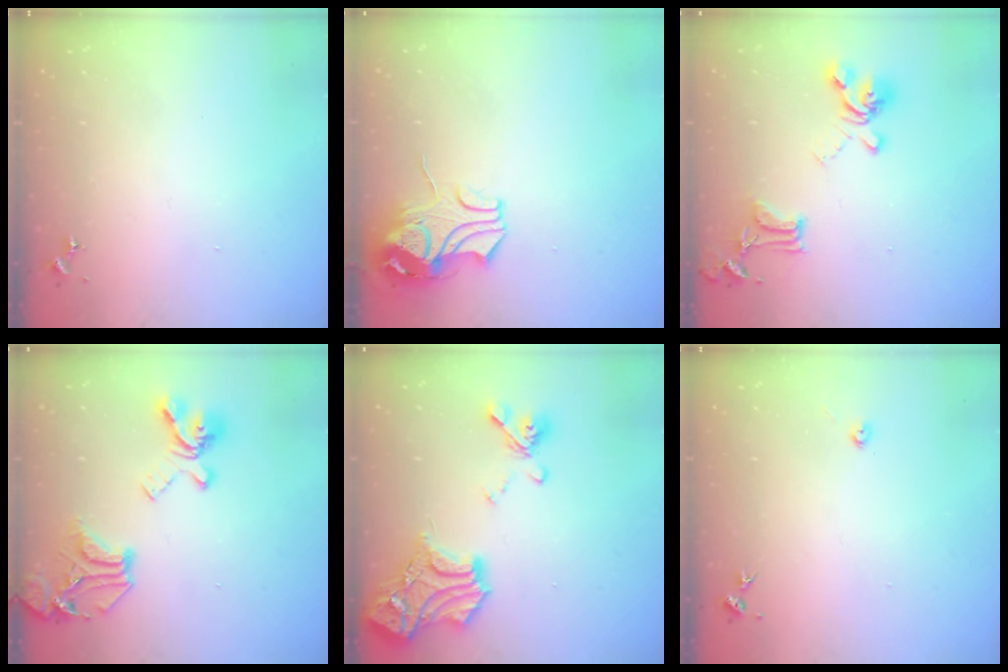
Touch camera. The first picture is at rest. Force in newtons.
{"total": 10.5, "press": 10.4, "slide": 1.1}
{"total": 15.9, "press": 15.9, "slide": 1.0}
{"total": 21.7, "press": 21.6, "slide": 2.0}
{"total": 22.9, "press": 22.8, "slide": 2.3}
{"total": 2.2, "press": 2.2, "slide": 0.3}